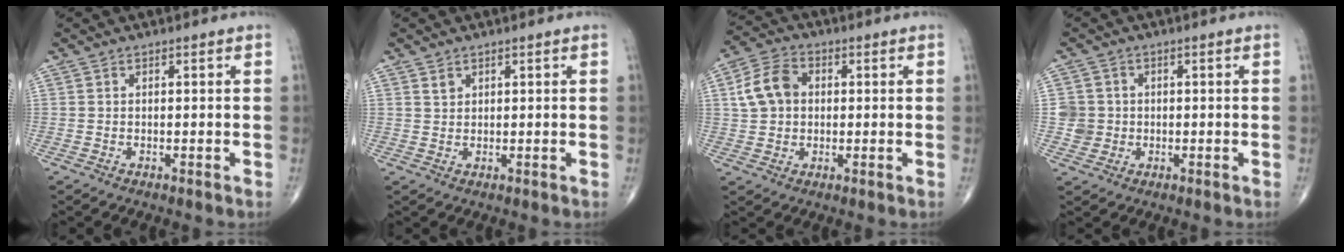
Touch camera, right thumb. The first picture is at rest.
{"total": 1.4, "force": [1.0, 0.9, 0.5], "torque": [0.000, -0.005, 0.018]}
{"total": 8.2, "force": [1.2, 6.3, 5.1], "torque": [-0.087, 0.016, 0.016]}
{"total": 3.9, "force": [-0.1, 3.8, 0.5], "torque": [0.019, 0.007, -0.002]}